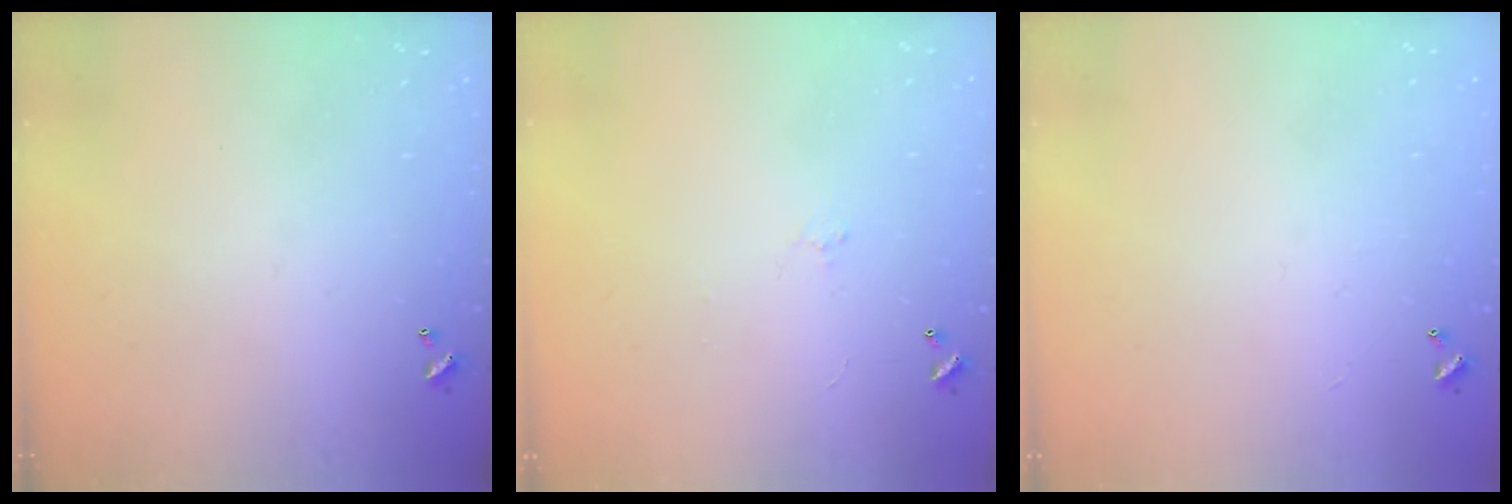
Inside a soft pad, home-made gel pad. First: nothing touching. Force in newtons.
{"total": 0.5, "press": 0.1, "slide": 0.5}
{"total": 1.0, "press": 0.9, "slide": 0.5}